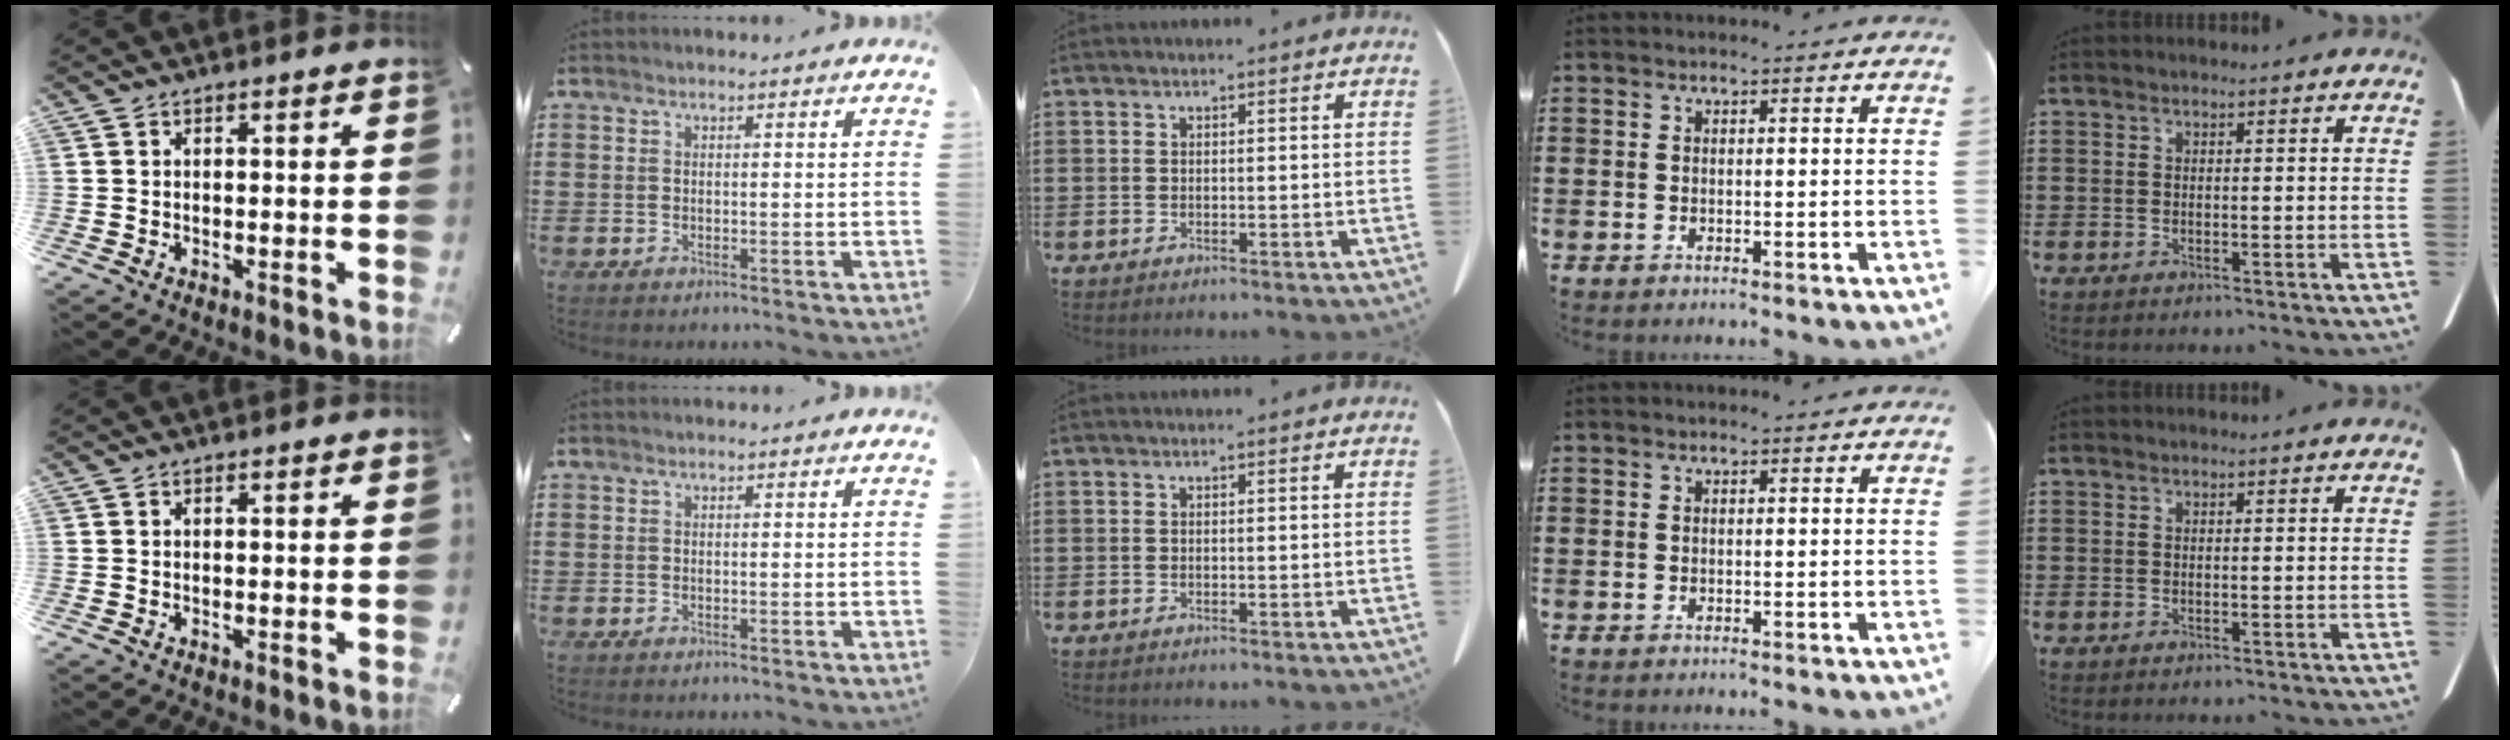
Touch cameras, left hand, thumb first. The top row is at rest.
{}